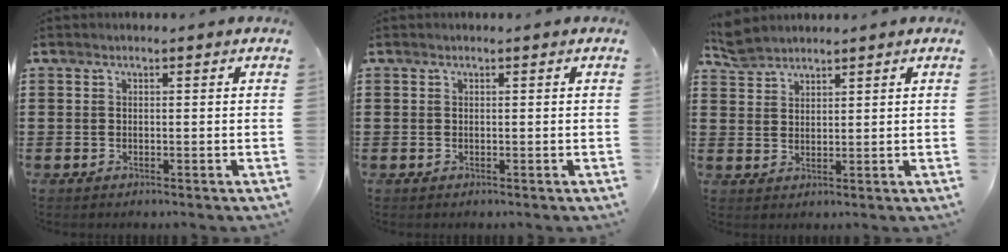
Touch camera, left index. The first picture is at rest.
{"total": 0.0}
{"total": 3.1, "force": [2.9, 0.9, 0.6], "torque": [-0.020, -0.003, 0.057]}